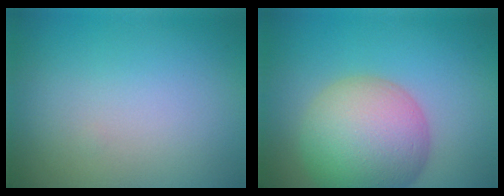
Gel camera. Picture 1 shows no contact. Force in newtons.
{"total": 9.4, "press": 9.4, "slide": 0.7}